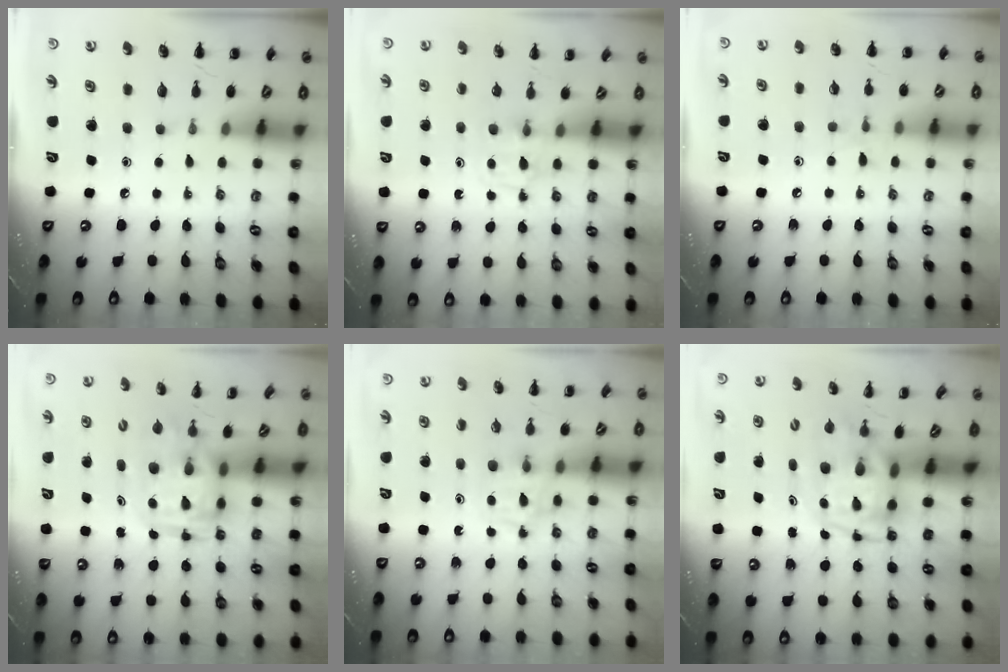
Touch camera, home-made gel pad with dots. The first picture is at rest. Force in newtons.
{"total": 3.2, "press": 2.8, "slide": 1.4}
{"total": 5.9, "press": 5.4, "slide": 2.3}
{"total": 3.6, "press": 3.5, "slide": 0.7}
{"total": 3.9, "press": 3.6, "slide": 1.4}
{"total": 4.1, "press": 4.0, "slide": 0.9}